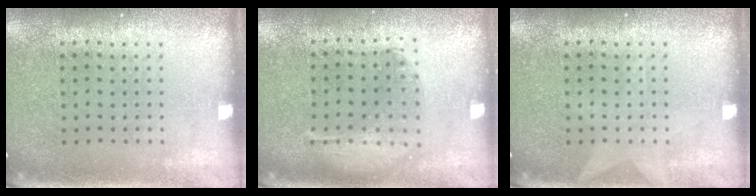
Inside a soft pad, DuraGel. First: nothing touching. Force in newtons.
{"total": 1.4, "press": 1.3, "slide": 0.4}
{"total": 0.8, "press": 0.8, "slide": 0.1}